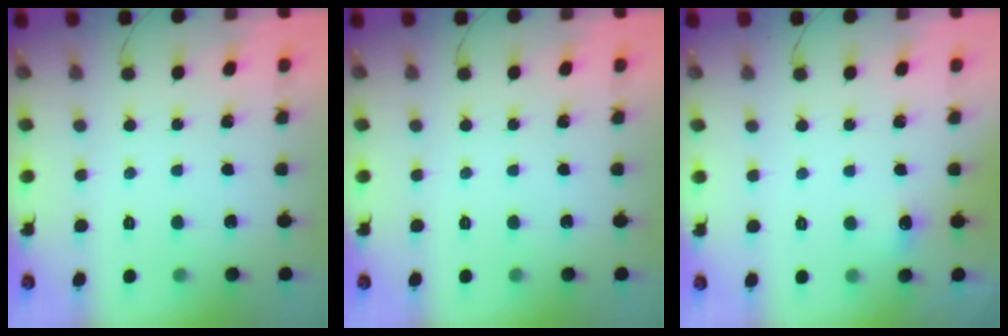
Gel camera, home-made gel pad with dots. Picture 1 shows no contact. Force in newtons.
{"total": 0.0}
{"total": 4.6, "press": 4.4, "slide": 1.6}